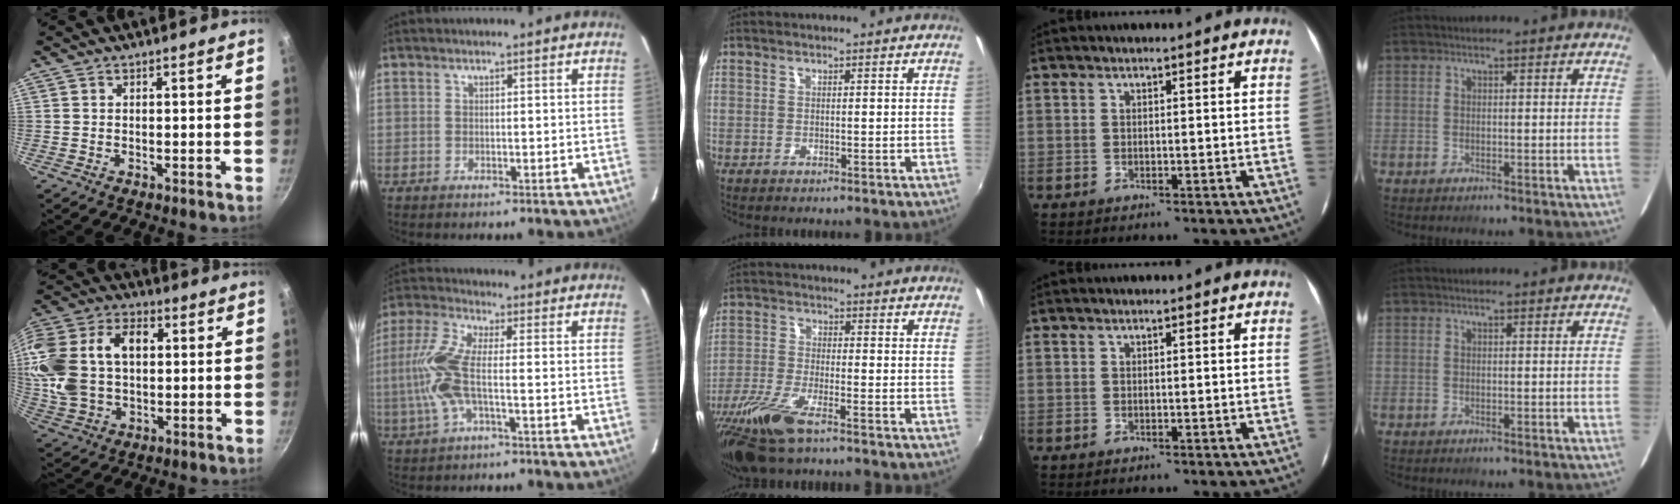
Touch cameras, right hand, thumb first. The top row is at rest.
{"thumb": {"total": 20.4, "force": [2.7, 13.9, 14.7], "torque": [-0.288, 0.029, 0.047]}, "index": {"total": 9.7, "force": [-1.6, 2.5, 9.2], "torque": [-0.215, 0.003, -0.033]}, "middle": {"total": 11.9, "force": [-8.4, 2.7, 8.0], "torque": [-0.184, -0.038, -0.166]}}